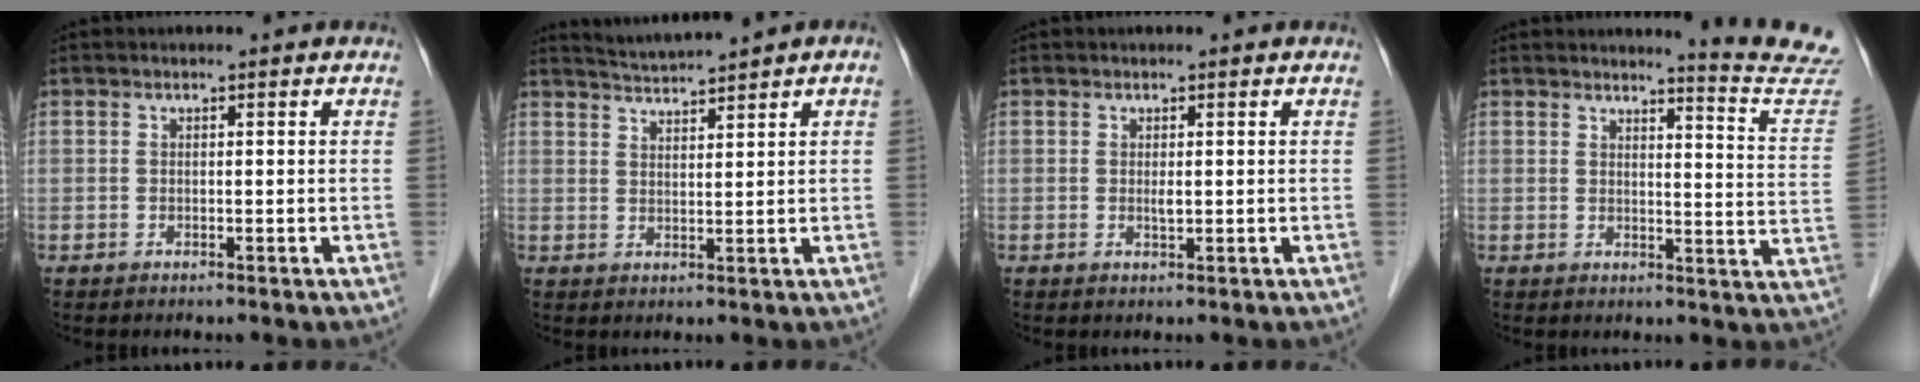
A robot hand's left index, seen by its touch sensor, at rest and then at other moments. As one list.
[{"total": 3.6, "force": [3.4, -1.0, 0.7], "torque": [-0.017, 0.008, 0.067]}, {"total": 0.7, "force": [0.2, 0.2, 0.7], "torque": [-0.017, -0.003, 0.004]}, {"total": 10.9, "force": [10.8, -1.4, 0.7], "torque": [-0.010, -0.096, 0.106]}]